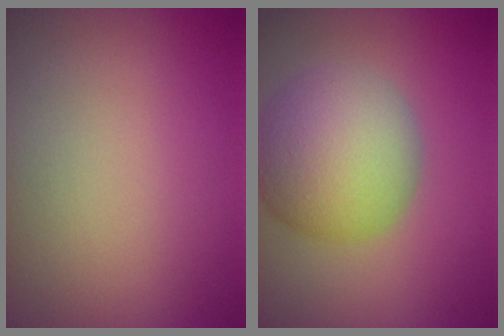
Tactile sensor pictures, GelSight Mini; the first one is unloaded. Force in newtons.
{"total": 8.5, "press": 8.4, "slide": 0.3}